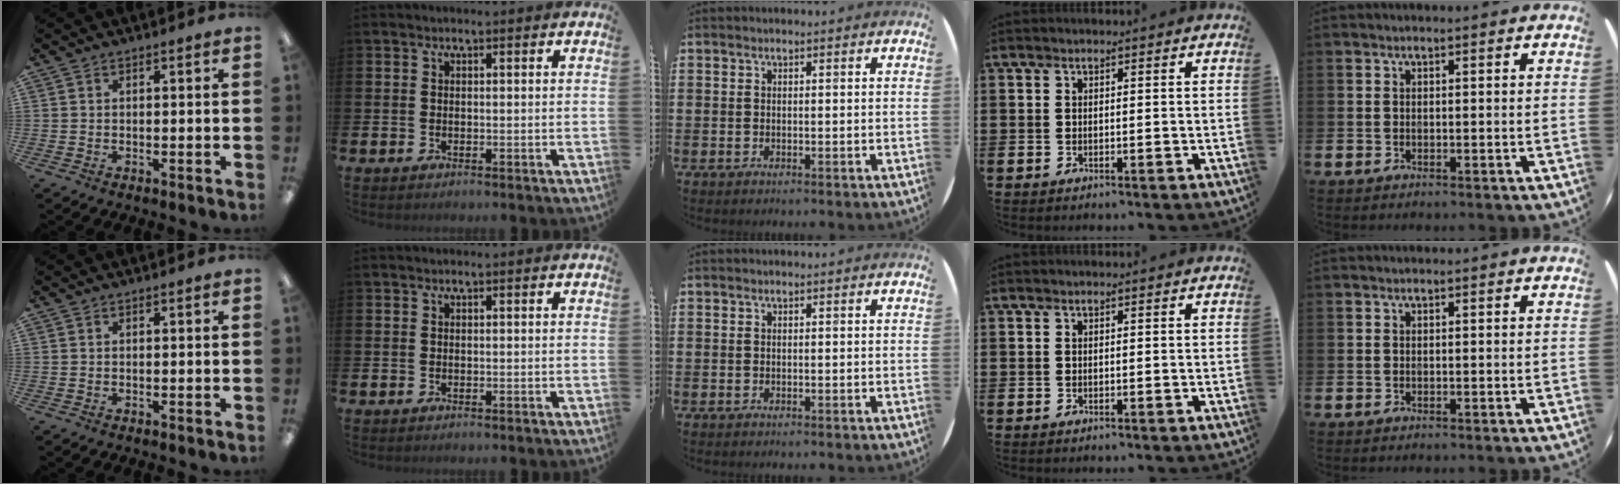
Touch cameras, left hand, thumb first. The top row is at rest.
{}